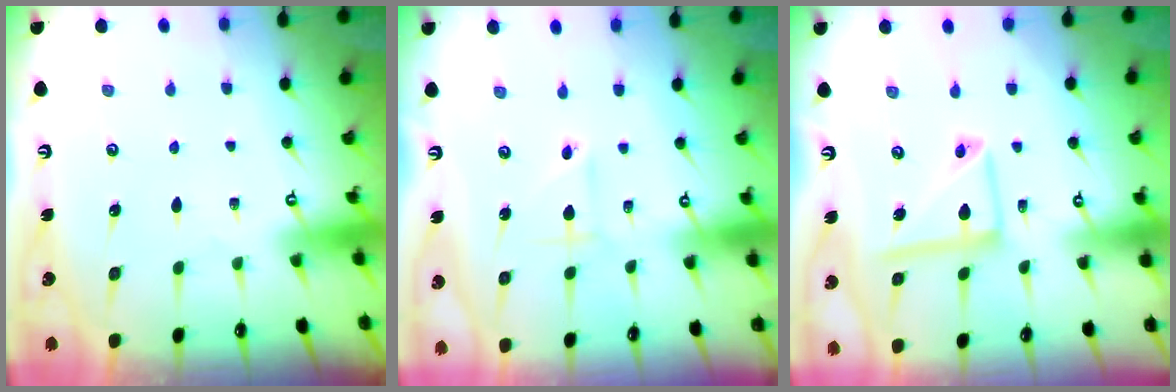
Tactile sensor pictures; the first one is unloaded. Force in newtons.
{"total": 2.9, "press": 2.9, "slide": 0.2}
{"total": 11.3, "press": 11.2, "slide": 1.2}